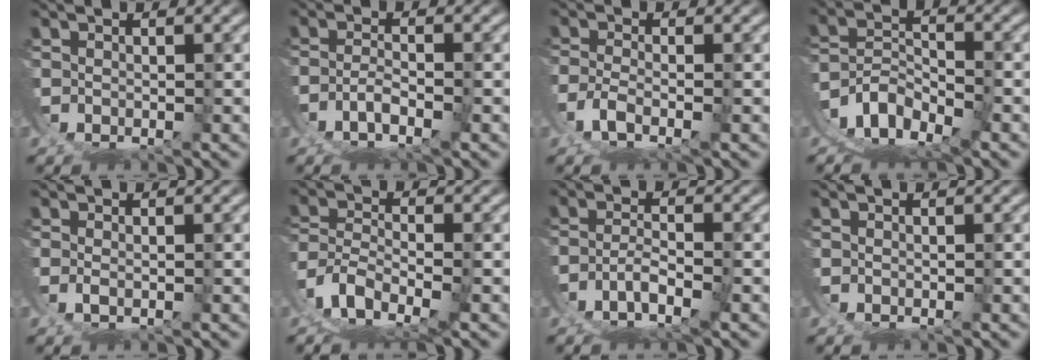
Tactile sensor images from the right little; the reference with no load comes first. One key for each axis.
{"total": 2.8, "fx": -2.1, "fy": -0.5, "fz": 1.8, "tx": -0.019, "ty": -0.003, "tz": -0.035}
{"total": 2.7, "fx": -1.3, "fy": -1.1, "fz": 2.1, "tx": -0.035, "ty": -0.008, "tz": -0.019}
{"total": 10.7, "fx": -5.2, "fy": 8.0, "fz": 4.8, "tx": -0.112, "ty": -0.034, "tz": -0.089}
{"total": 1.3, "fx": 0.1, "fy": -1.2, "fz": 0.4, "tx": -0.011, "ty": -0.005, "tz": 0.007}
{"total": 7.3, "fx": -3.3, "fy": 4.8, "fz": 4.4, "tx": -0.109, "ty": -0.038, "tz": -0.050}
{"total": 3.9, "fx": -3.0, "fy": 0.5, "fz": 2.4, "tx": -0.030, "ty": -0.008, "tz": -0.049}
{"total": 0.0}